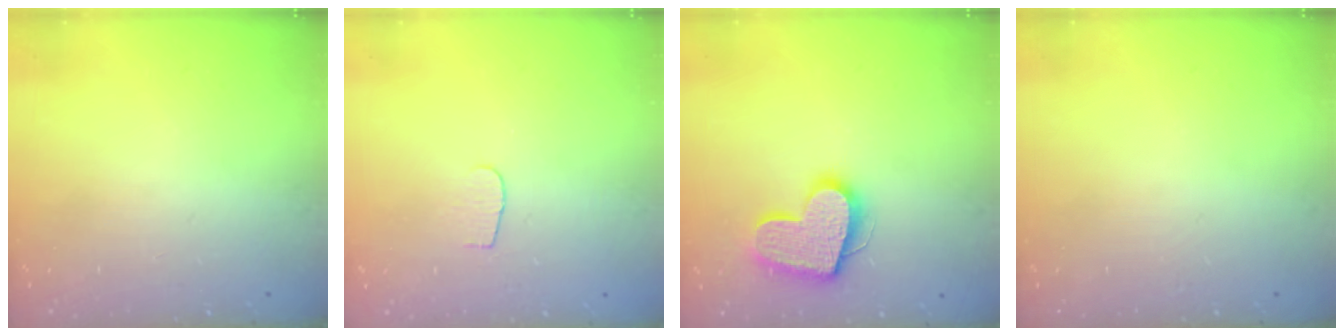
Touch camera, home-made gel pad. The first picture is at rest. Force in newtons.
{"total": 3.2, "press": 3.2, "slide": 0.3}
{"total": 15.8, "press": 15.7, "slide": 1.4}
{"total": 0.0}